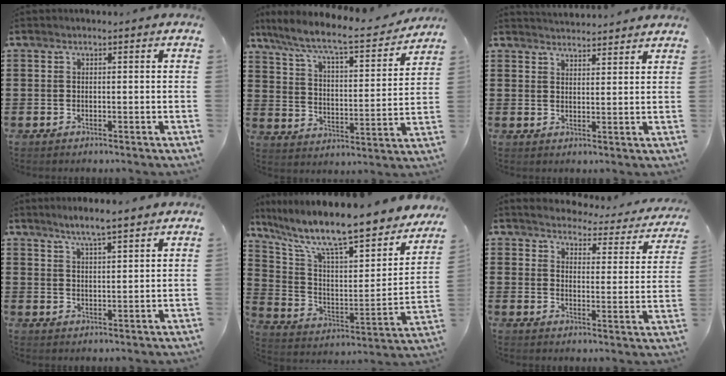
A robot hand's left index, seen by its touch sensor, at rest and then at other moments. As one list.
[{"total": 7.9, "force": [6.8, 0.3, 3.9], "torque": [-0.104, -0.045, 0.108]}, {"total": 2.9, "force": [2.9, -0.1, 0.0], "torque": [-0.007, -0.011, 0.054]}, {"total": 4.1, "force": [3.6, 0.1, 1.9], "torque": [-0.047, -0.005, 0.063]}, {"total": 11.8, "force": [9.8, 1.5, 6.4], "torque": [-0.142, -0.081, 0.157]}, {"total": 3.1, "force": [3.0, 0.1, 0.5], "torque": [-0.030, -0.026, 0.045]}]